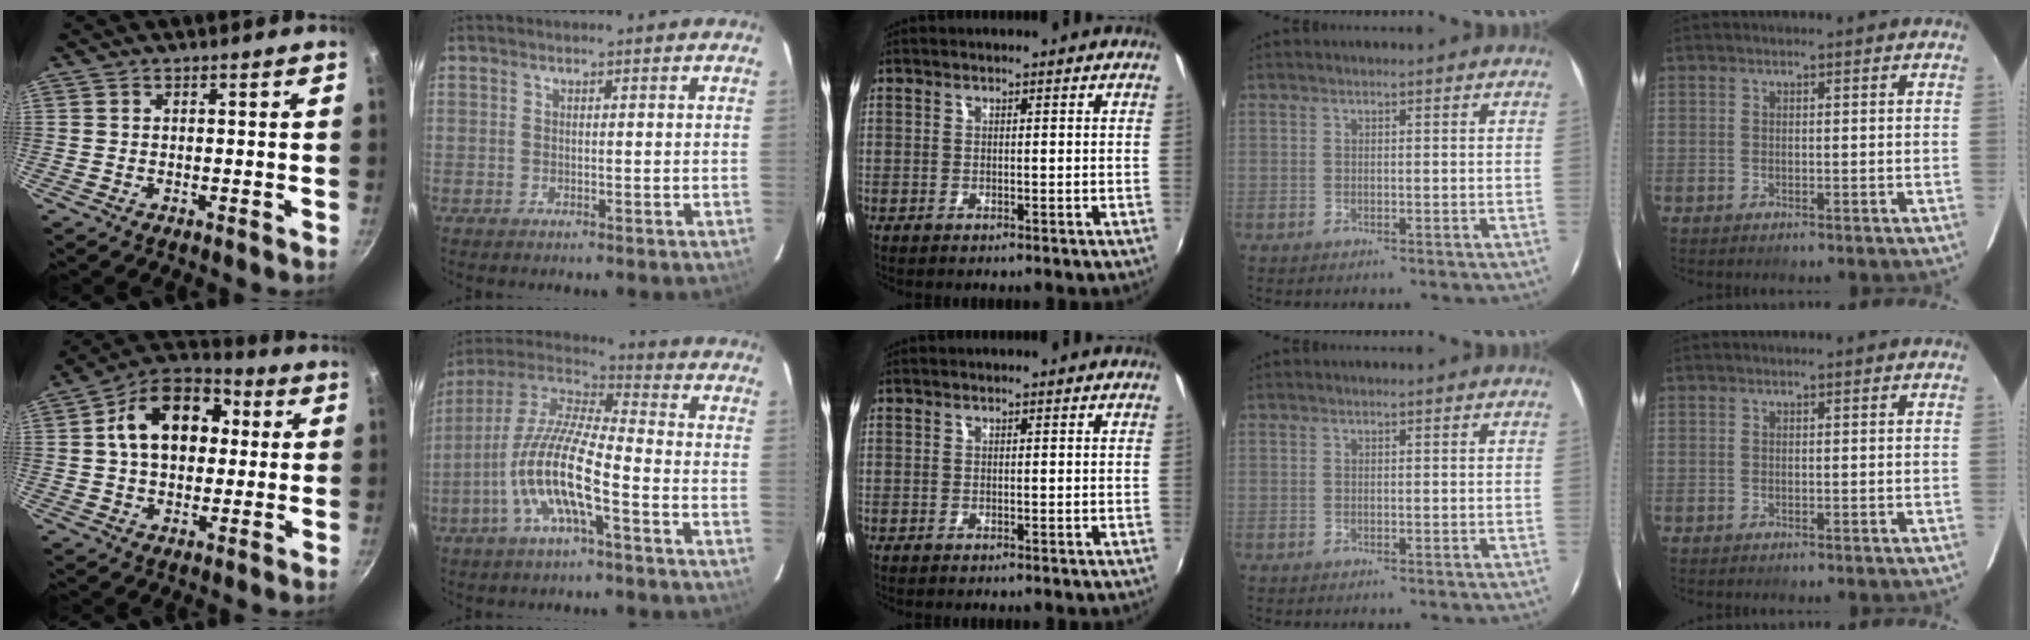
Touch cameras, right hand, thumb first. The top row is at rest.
{"thumb": {"total": 16.7, "force": [2.8, 11.7, 11.6], "torque": [-0.153, 0.029, 0.026]}, "index": {"total": 14.4, "force": [-5.4, 2.7, 13.0], "torque": [-0.261, -0.002, -0.112]}}